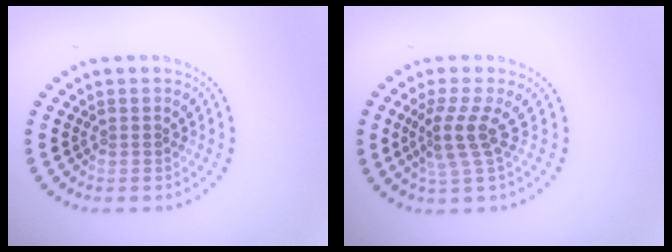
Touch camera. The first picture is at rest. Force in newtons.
{"total": 2.9, "press": 2.0, "slide": 2.1}